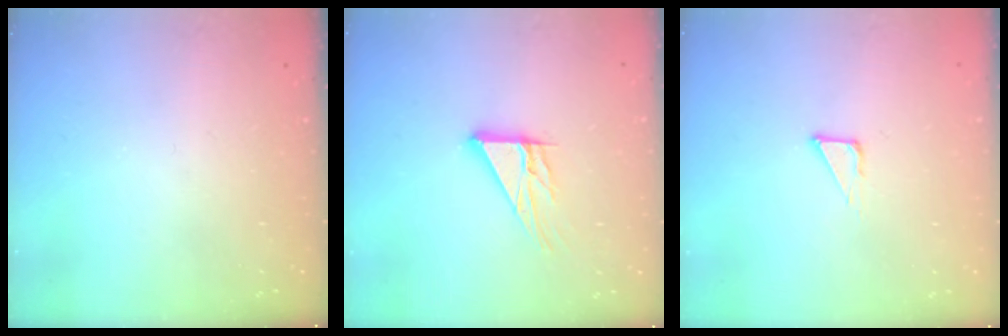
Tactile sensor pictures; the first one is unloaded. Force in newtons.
{"total": 10.6, "press": 10.6, "slide": 0.8}
{"total": 2.3, "press": 2.3, "slide": 0.1}